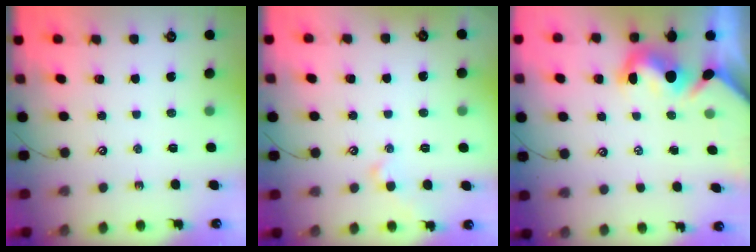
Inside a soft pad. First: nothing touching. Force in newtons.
{"total": 1.3, "press": 1.2, "slide": 0.4}
{"total": 3.4, "press": 3.2, "slide": 1.2}